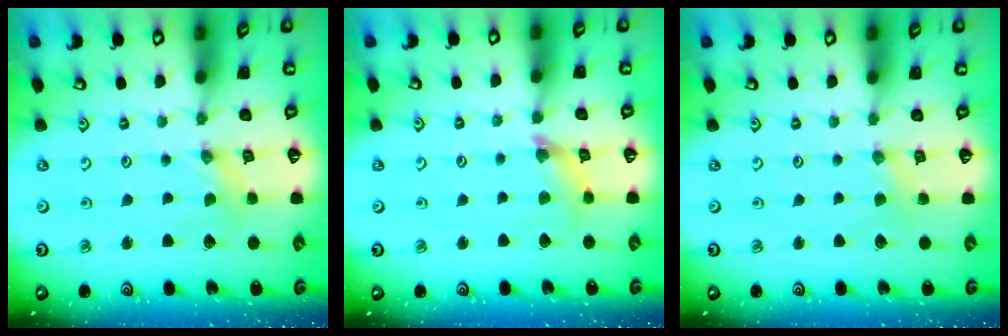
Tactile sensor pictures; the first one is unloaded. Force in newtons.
{"total": 5.0, "press": 5.0, "slide": 0.4}
{"total": 2.4, "press": 2.3, "slide": 0.5}